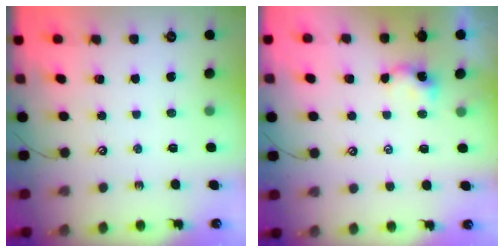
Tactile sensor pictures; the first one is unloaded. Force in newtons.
{"total": 0.0}